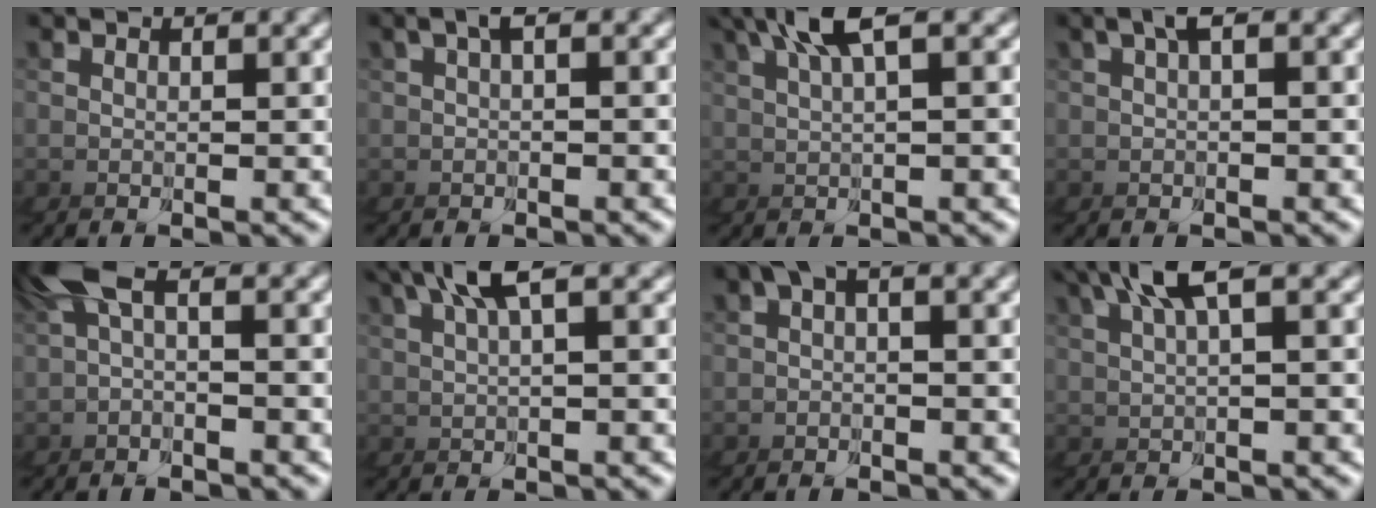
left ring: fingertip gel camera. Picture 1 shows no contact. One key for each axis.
{"total": 1.7, "fx": -0.8, "fy": -0.8, "fz": 1.2, "tx": -0.030, "ty": 0.008, "tz": -0.011}
{"total": 2.9, "fx": 1.7, "fy": -0.9, "fz": 2.1, "tx": -0.065, "ty": 0.012, "tz": 0.029}
{"total": 1.6, "fx": -0.6, "fy": -1.0, "fz": 1.0, "tx": -0.026, "ty": 0.011, "tz": -0.010}
{"total": 2.2, "fx": -1.5, "fy": -0.1, "fz": 1.6, "tx": -0.071, "ty": -0.006, "tz": -0.014}
{"total": 2.5, "fx": 1.0, "fy": -1.0, "fz": 2.1, "tx": -0.061, "ty": 0.012, "tz": 0.019}
{"total": 1.2, "fx": -1.0, "fy": 0.0, "fz": 0.7, "tx": -0.053, "ty": -0.007, "tz": -0.009}
{"total": 2.8, "fx": 1.3, "fy": -1.0, "fz": 2.3, "tx": -0.064, "ty": 0.013, "tz": 0.021}